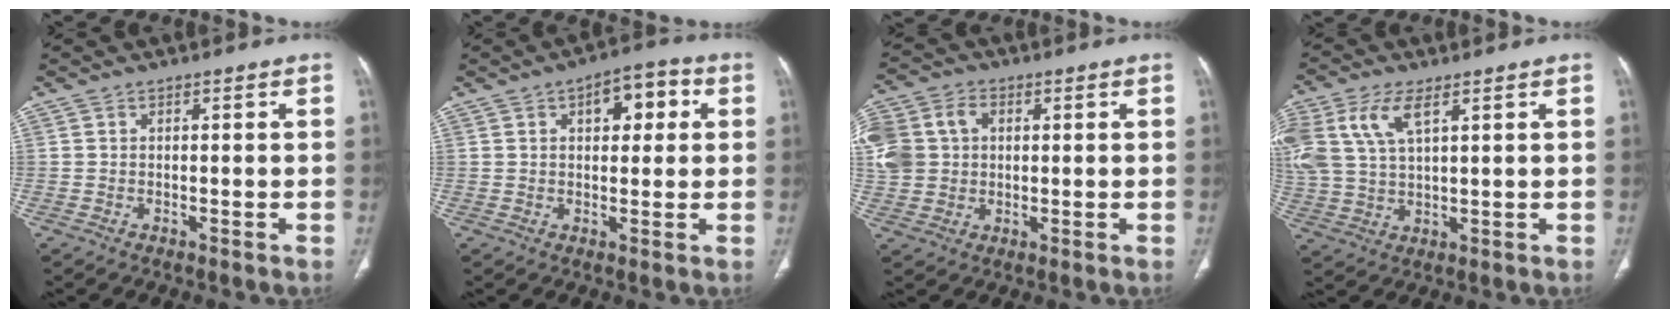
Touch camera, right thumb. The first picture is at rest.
{"total": 7.9, "force": [2.7, 4.1, 6.2], "torque": [-0.055, 0.010, 0.030]}
{"total": 15.9, "force": [3.1, 13.0, 8.6], "torque": [-0.218, 0.032, 0.063]}
{"total": 11.8, "force": [5.1, 5.8, 8.8], "torque": [-0.209, 0.000, 0.107]}